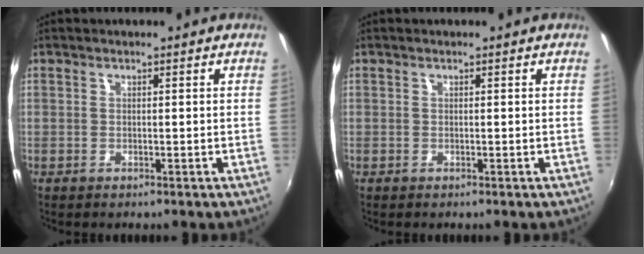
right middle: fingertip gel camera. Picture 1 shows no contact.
{"total": 0.0}